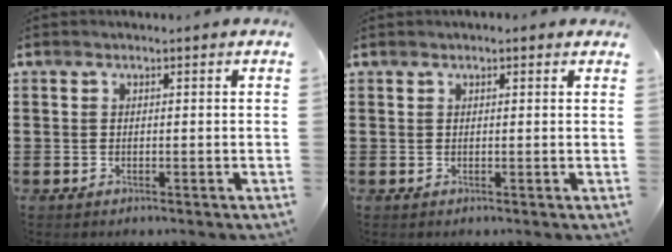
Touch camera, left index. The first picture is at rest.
{"total": 0.7, "force": [0.5, 0.3, 0.3], "torque": [-0.008, 0.003, 0.010]}